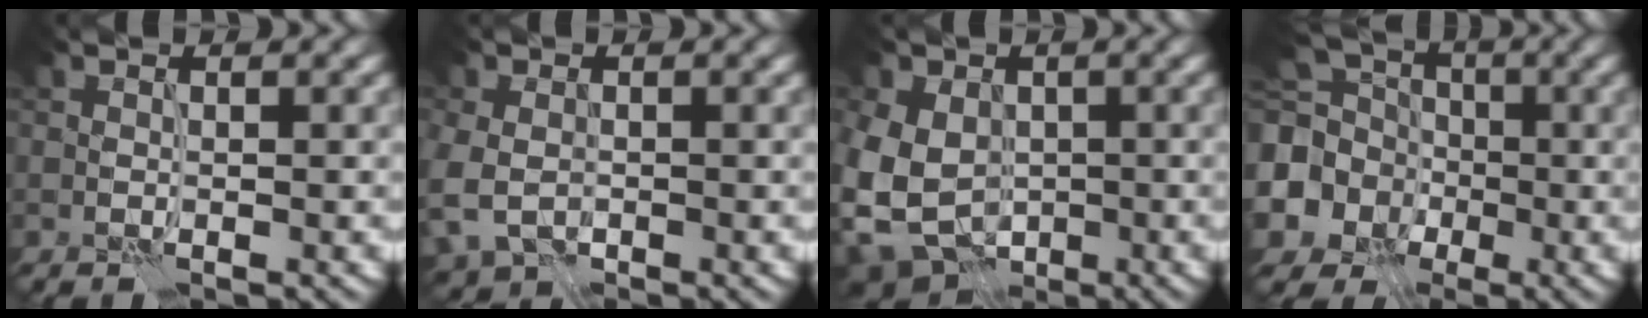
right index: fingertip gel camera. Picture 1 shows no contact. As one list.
[{"total": 5.0, "force": [-1.0, 3.8, 3.1], "torque": [-0.089, -0.015, -0.014]}, {"total": 10.0, "force": [-1.2, 8.0, 5.9], "torque": [-0.118, -0.013, -0.037]}, {"total": 9.0, "force": [-0.5, 8.1, 4.0], "torque": [-0.107, -0.018, -0.037]}]